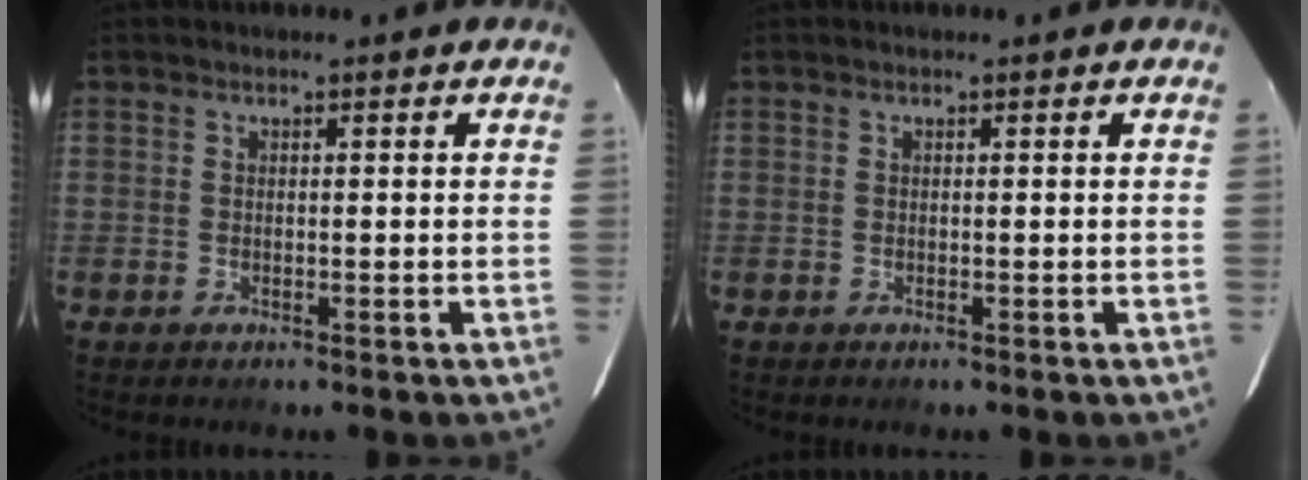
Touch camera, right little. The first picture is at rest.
{"total": 0.0}